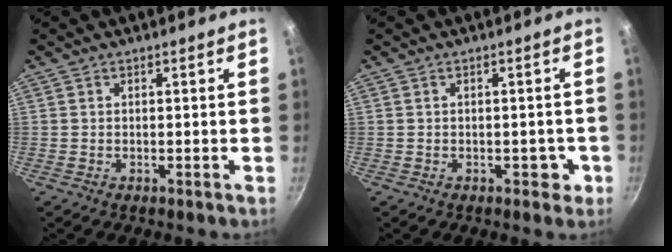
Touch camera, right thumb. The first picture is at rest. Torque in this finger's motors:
{"motor_torque": [0.18, 0.54, -0.08, 0.16, -0.01]}